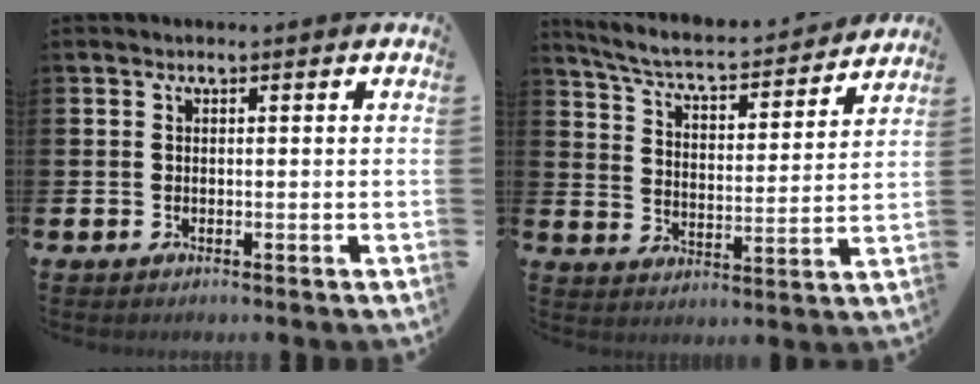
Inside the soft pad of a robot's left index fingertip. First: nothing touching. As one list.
[{"total": 6.3, "force": [5.7, 0.9, 2.3], "torque": [-0.076, -0.047, 0.093]}]